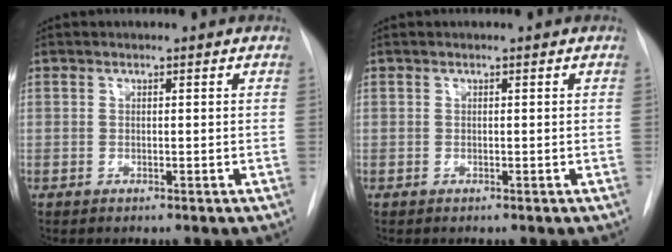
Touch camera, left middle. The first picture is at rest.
{"total": 0.0}